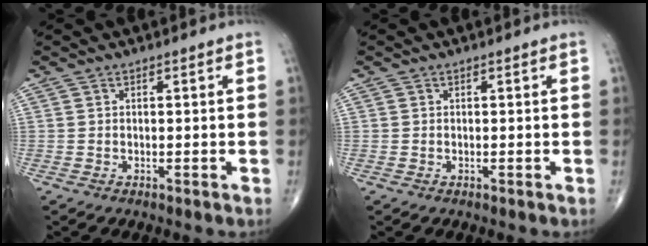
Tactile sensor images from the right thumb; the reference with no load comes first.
{"total": 0.0}